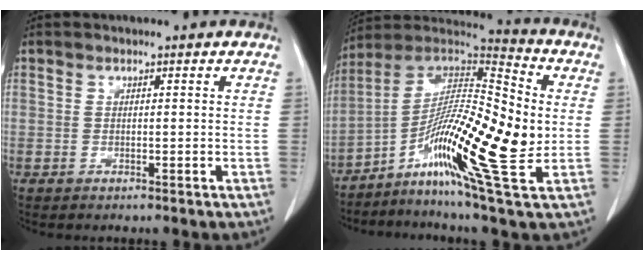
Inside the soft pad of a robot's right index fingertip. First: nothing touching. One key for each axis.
{"total": 20.9, "fx": -3.4, "fy": 2.6, "fz": 20.5, "tx": -0.374, "ty": -0.001, "tz": -0.067}